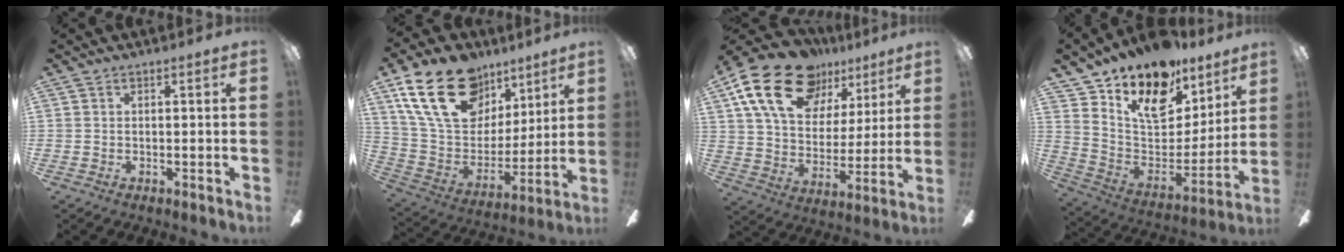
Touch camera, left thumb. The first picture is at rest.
{"total": 24.4, "force": [14.1, 15.1, 13.0], "torque": [-0.240, -0.063, 0.260]}
{"total": 22.4, "force": [13.3, 13.2, 12.2], "torque": [-0.213, -0.062, 0.242]}
{"total": 17.3, "force": [12.2, 9.5, 7.7], "torque": [-0.133, -0.078, 0.218]}